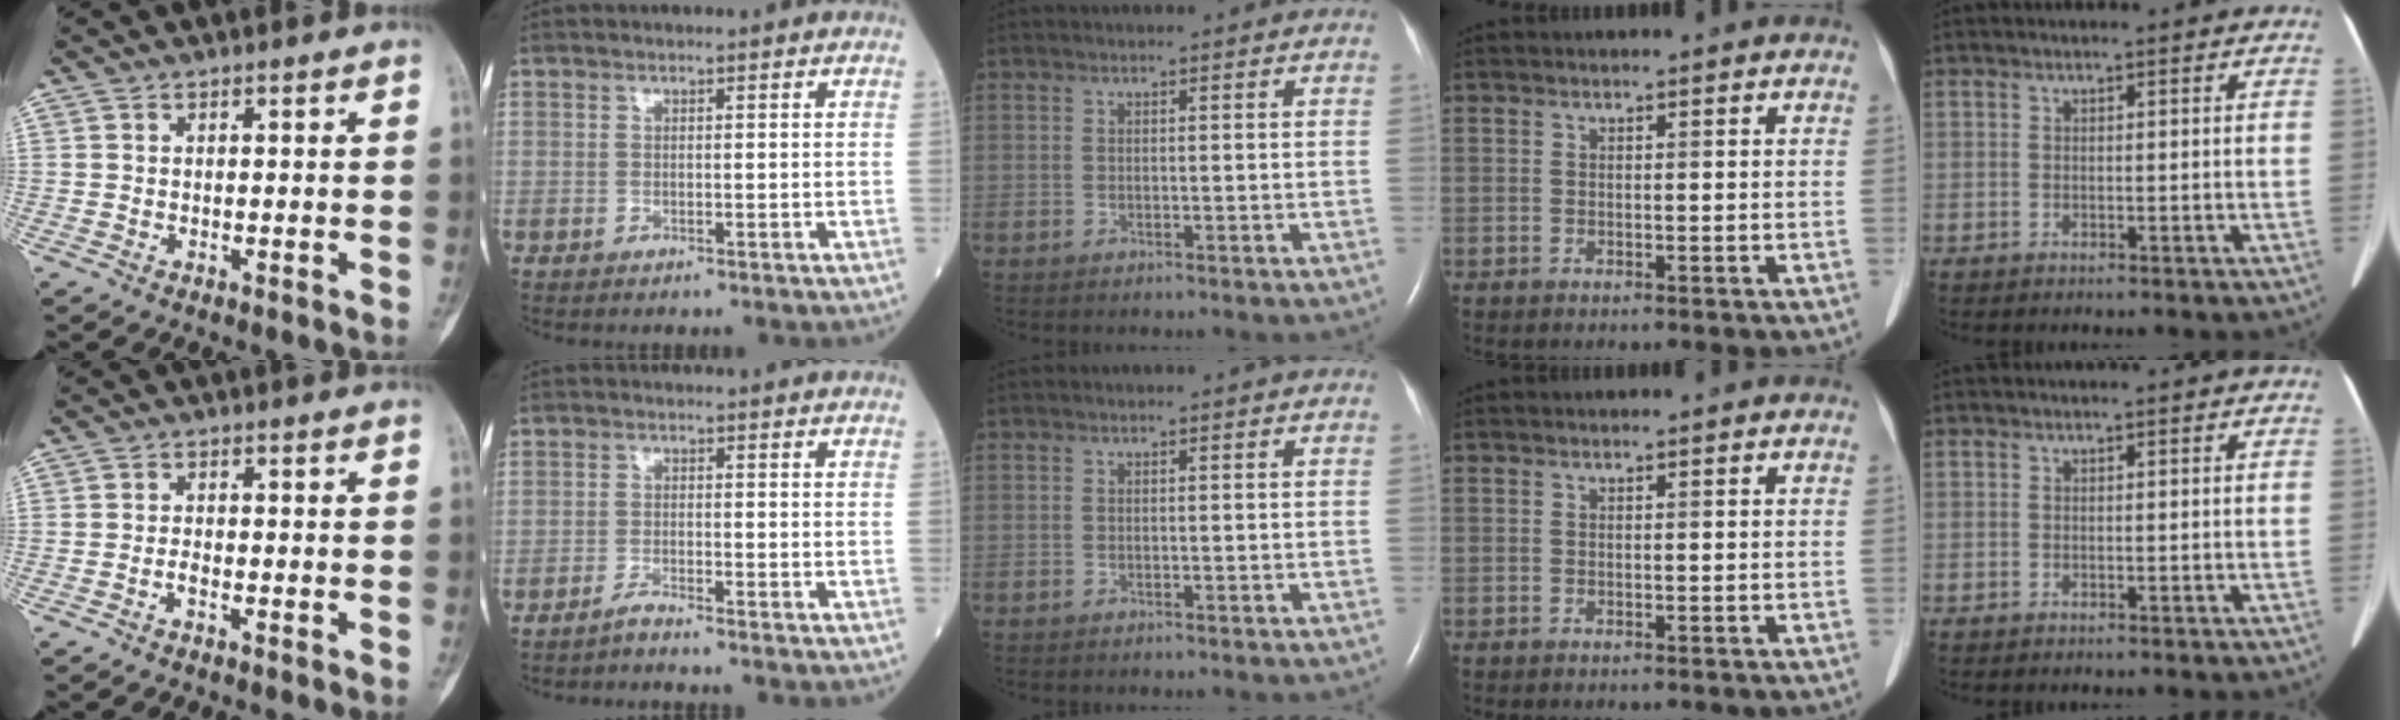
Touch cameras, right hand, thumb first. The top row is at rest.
{"thumb": {"total": 1.2, "force": [-0.8, 0.4, 0.9], "torque": [-0.015, 0.004, -0.016]}, "index": {"total": 1.7, "force": [-1.6, -0.4, 0.4], "torque": [-0.013, -0.005, -0.030]}}